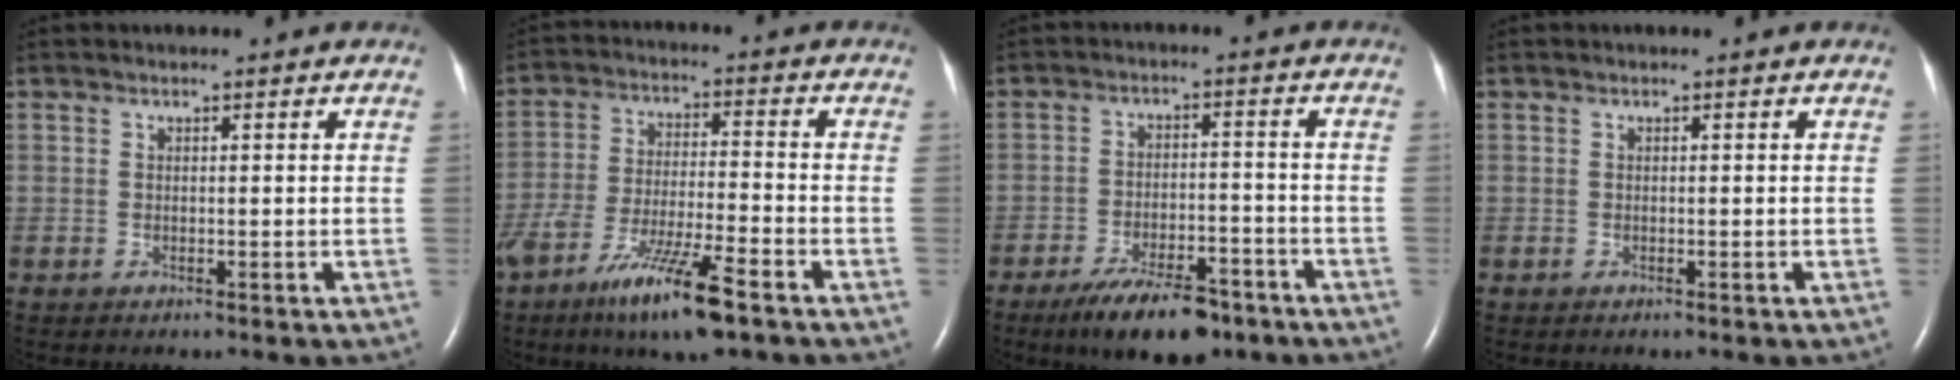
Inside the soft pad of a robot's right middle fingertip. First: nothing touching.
{"total": 12.2, "force": [-7.7, 1.1, 9.5], "torque": [-0.187, -0.027, -0.136]}
{"total": 10.7, "force": [-7.7, 3.6, 6.5], "torque": [-0.107, -0.008, -0.124]}
{"total": 0.0}